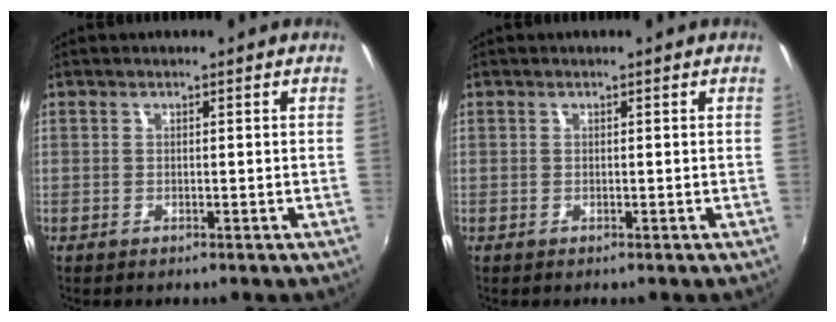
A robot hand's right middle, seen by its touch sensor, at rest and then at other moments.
{"total": 0.0}